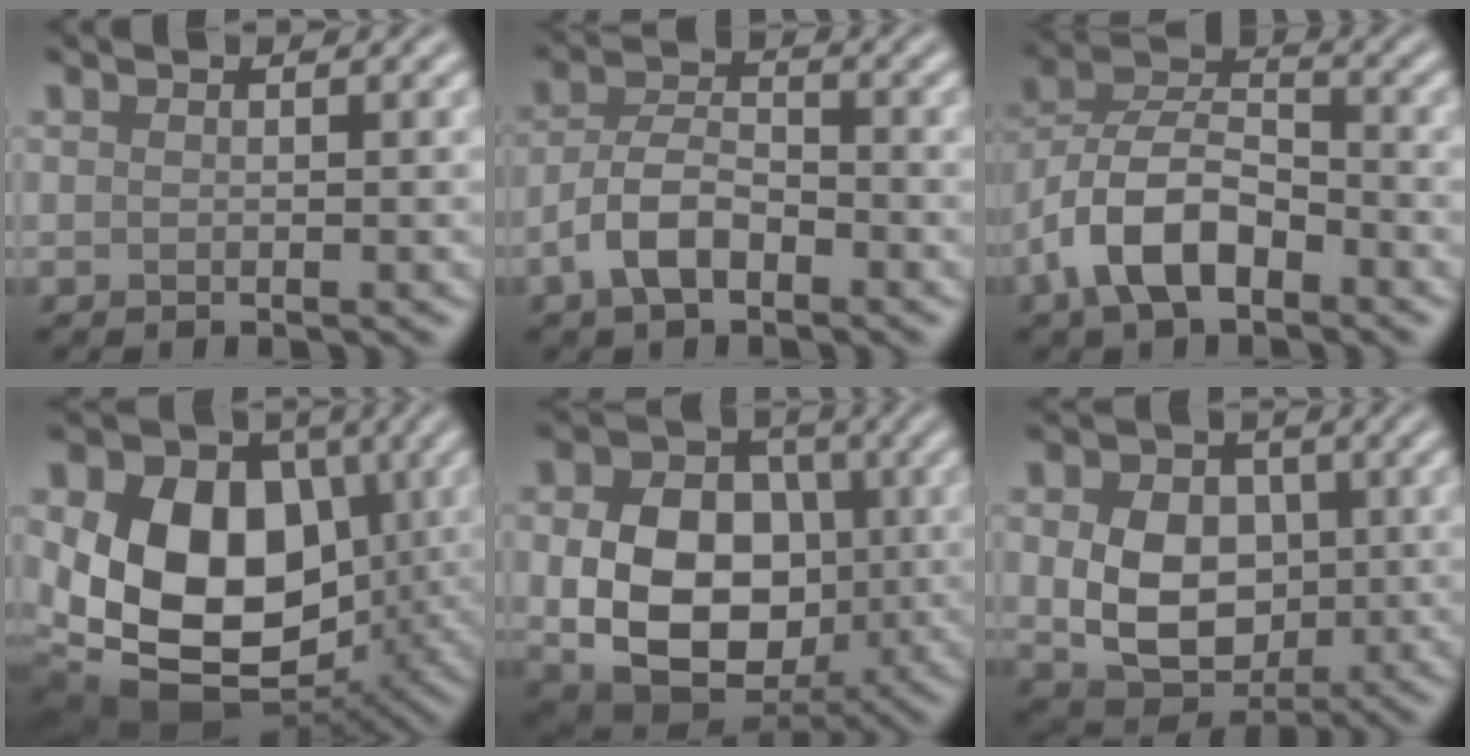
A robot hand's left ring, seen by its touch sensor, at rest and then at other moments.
{"total": 4.5, "force": [-2.3, 2.3, 3.1], "torque": [-0.055, 0.008, -0.052]}
{"total": 7.3, "force": [-3.7, 3.8, 5.0], "torque": [-0.091, 0.010, -0.079]}
{"total": 15.1, "force": [-0.3, 10.9, 10.3], "torque": [-0.149, -0.005, -0.013]}
{"total": 11.2, "force": [-0.8, 8.4, 7.5], "torque": [-0.137, -0.018, -0.012]}
{"total": 8.0, "force": [0.3, 6.2, 5.1], "torque": [-0.098, -0.015, 0.010]}